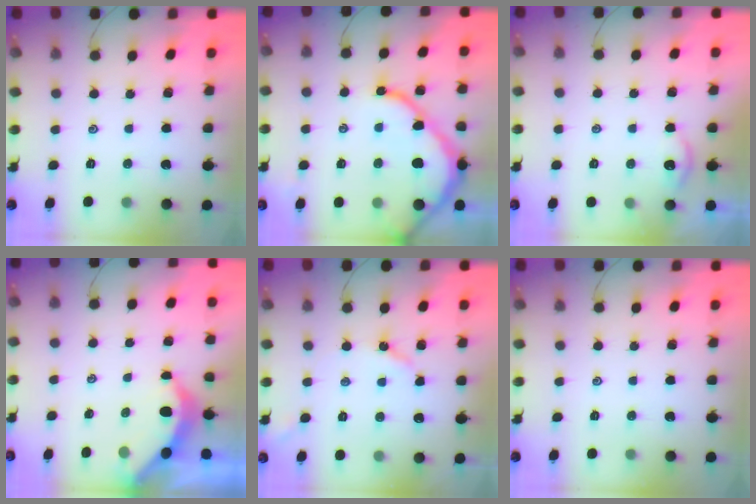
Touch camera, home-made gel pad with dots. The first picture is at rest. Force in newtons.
{"total": 12.5, "press": 12.5, "slide": 1.0}
{"total": 1.9, "press": 1.9, "slide": 0.2}
{"total": 3.7, "press": 3.7, "slide": 0.5}
{"total": 3.3, "press": 3.3, "slide": 0.3}
{"total": 0.0}